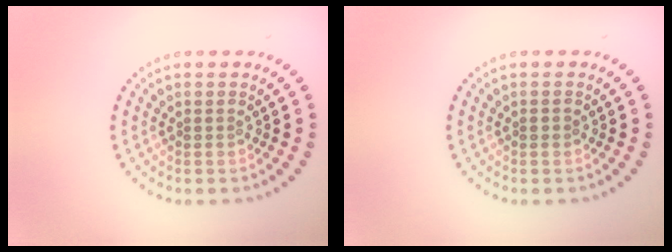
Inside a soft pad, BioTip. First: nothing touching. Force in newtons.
{"total": 0.7, "press": 0.7, "slide": 0.1}